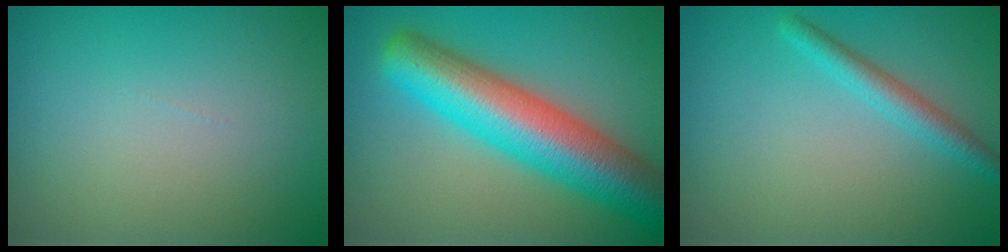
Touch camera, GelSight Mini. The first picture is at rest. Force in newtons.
{"total": 10.2, "press": 10.2, "slide": 0.4}
{"total": 2.3, "press": 2.3, "slide": 0.1}